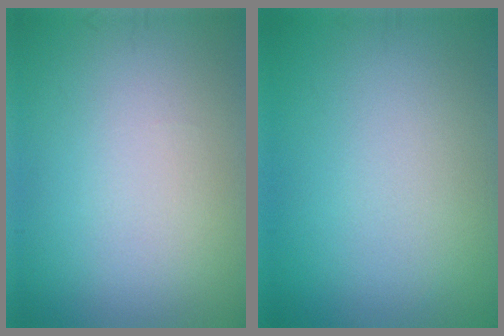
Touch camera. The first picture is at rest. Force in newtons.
{"total": 0.0}